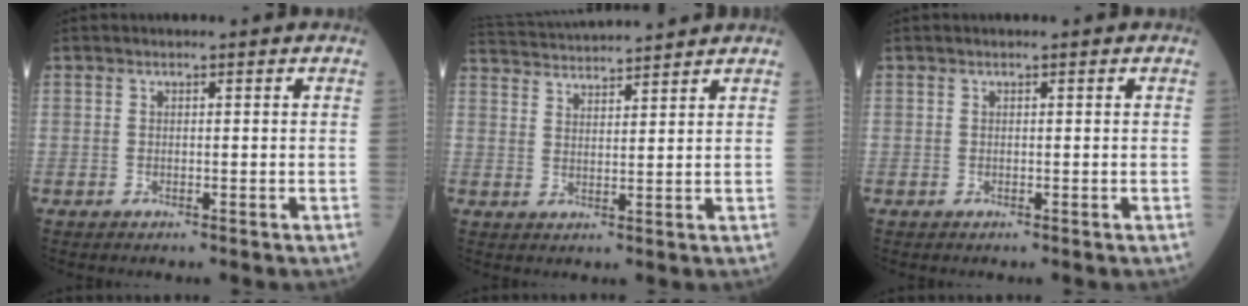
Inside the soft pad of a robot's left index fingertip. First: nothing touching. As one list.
[{"total": 11.3, "force": [10.8, 0.0, 3.3], "torque": [-0.074, 0.032, 0.172]}, {"total": 0.0}]